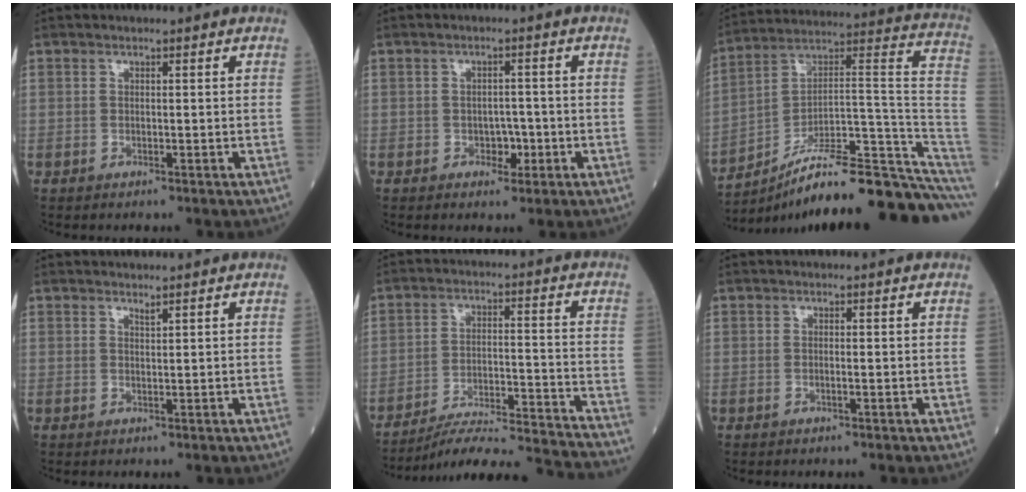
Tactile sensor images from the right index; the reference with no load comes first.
{"total": 2.5, "force": [-0.9, 1.7, 1.7], "torque": [-0.018, 0.006, -0.008]}
{"total": 23.3, "force": [-18.7, 0.8, 13.9], "torque": [-0.121, 0.059, -0.282]}
{"total": 0.7, "force": [0.7, -0.1, 0.2], "torque": [-0.013, -0.005, 0.017]}
{"total": 20.2, "force": [-19.3, -1.1, 5.8], "torque": [-0.066, -0.017, -0.271]}
{"total": 0.0}